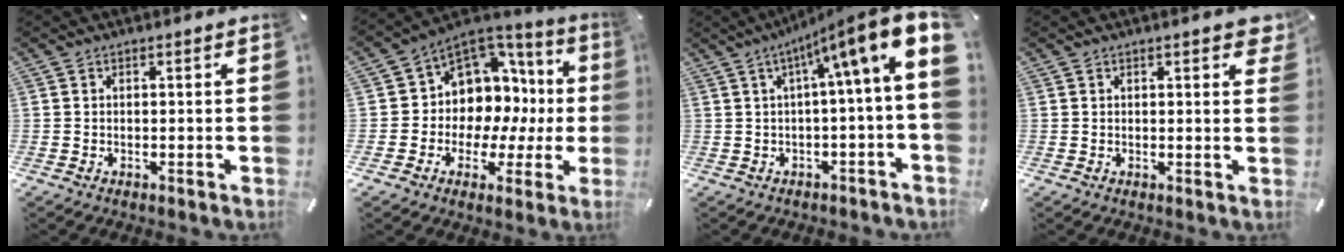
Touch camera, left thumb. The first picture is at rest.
{"total": 9.2, "force": [2.6, 8.3, 3.1], "torque": [-0.051, -0.054, 0.050]}
{"total": 11.7, "force": [3.4, 0.7, 11.2], "torque": [-0.171, -0.046, 0.044]}
{"total": 2.6, "force": [1.6, 0.9, 1.8], "torque": [-0.016, -0.007, 0.023]}